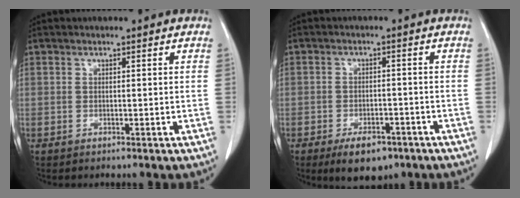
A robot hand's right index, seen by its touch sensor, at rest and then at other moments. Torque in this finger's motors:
{"motor_torque": [0.26, -0.11, 0.00, -0.04]}